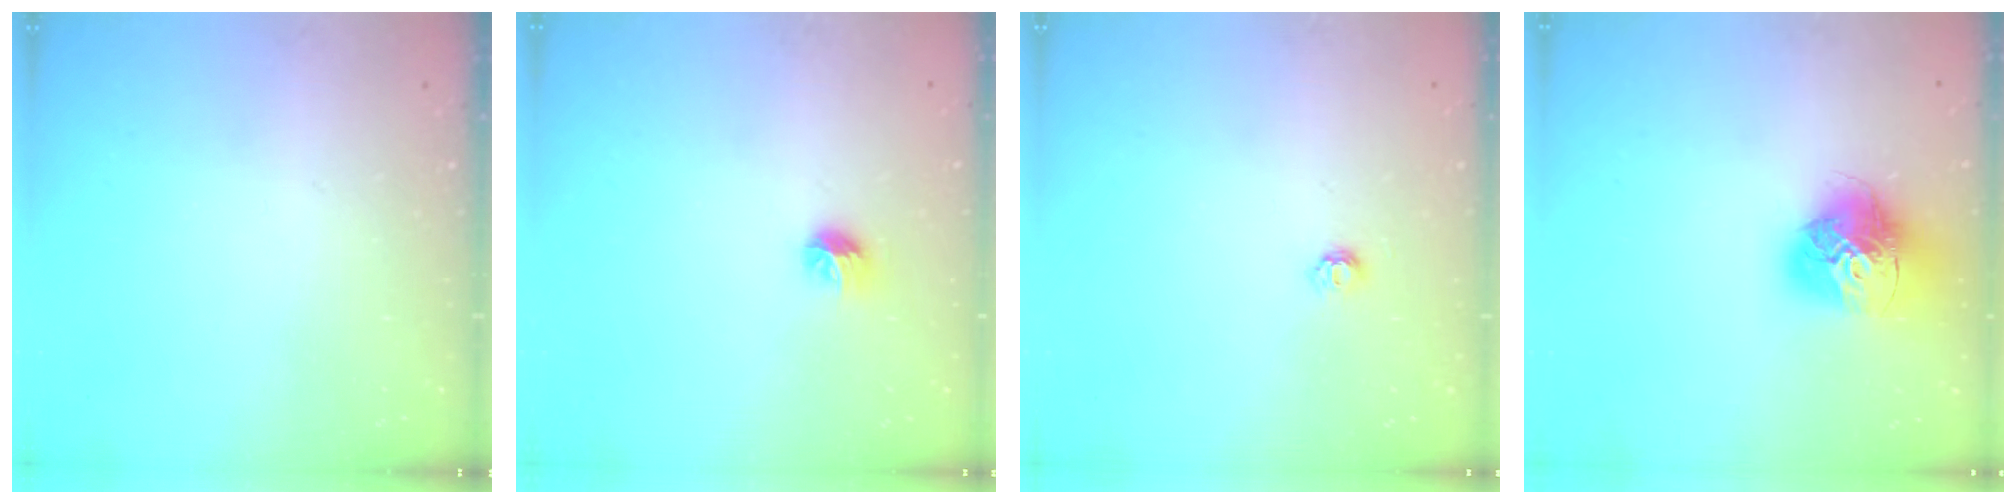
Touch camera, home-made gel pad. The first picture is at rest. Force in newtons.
{"total": 6.1, "press": 5.9, "slide": 1.2}
{"total": 4.3, "press": 4.2, "slide": 0.5}
{"total": 16.9, "press": 16.8, "slide": 1.7}